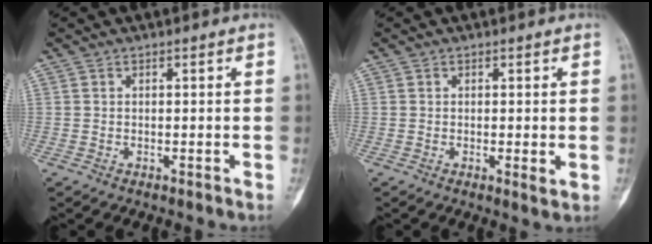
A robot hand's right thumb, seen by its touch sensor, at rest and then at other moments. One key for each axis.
{"total": 1.7, "fx": 0.0, "fy": 0.5, "fz": 1.6, "tx": -0.027, "ty": -0.007, "tz": 0.000}